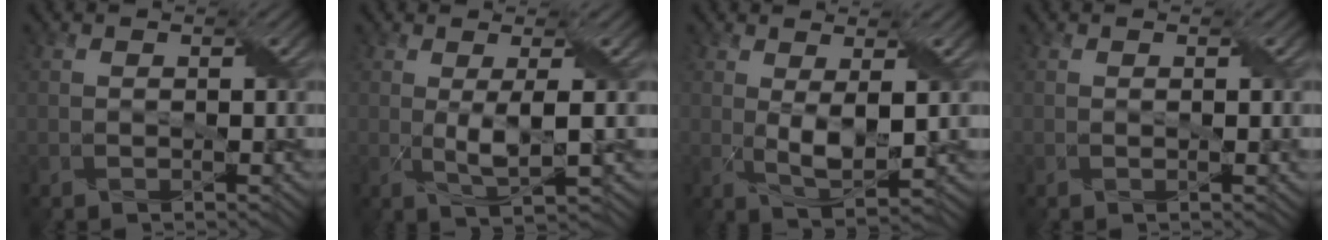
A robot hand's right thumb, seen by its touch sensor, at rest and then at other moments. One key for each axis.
{"total": 4.0, "fx": 0.1, "fy": 0.7, "fz": 3.9, "tx": -0.083, "ty": 0.001, "tz": 0.004}
{"total": 4.6, "fx": 0.6, "fy": 1.6, "fz": 4.3, "tx": -0.094, "ty": -0.006, "tz": 0.015}
{"total": 0.8, "fx": 0.1, "fy": 0.1, "fz": 0.8, "tx": -0.013, "ty": 0.001, "tz": 0.002}